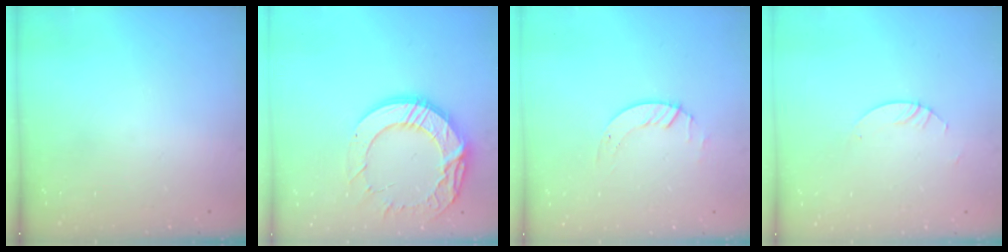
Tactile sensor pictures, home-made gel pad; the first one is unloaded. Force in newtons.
{"total": 17.6, "press": 17.5, "slide": 1.5}
{"total": 2.0, "press": 2.0, "slide": 0.2}
{"total": 2.4, "press": 2.4, "slide": 0.2}